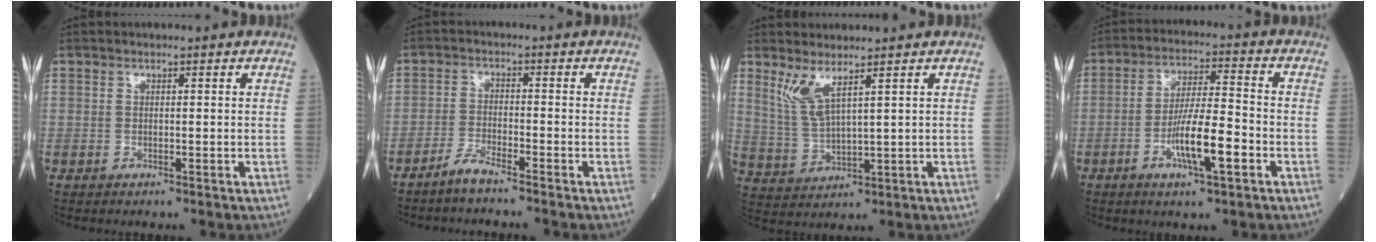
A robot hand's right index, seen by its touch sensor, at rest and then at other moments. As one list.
[{"total": 3.2, "force": [-2.9, -0.2, 1.5], "torque": [-0.039, -0.007, -0.060]}, {"total": 5.1, "force": [3.3, 0.4, 3.9], "torque": [-0.094, -0.009, 0.080]}, {"total": 9.2, "force": [-3.4, 1.2, 8.5], "torque": [-0.157, 0.000, -0.058]}]